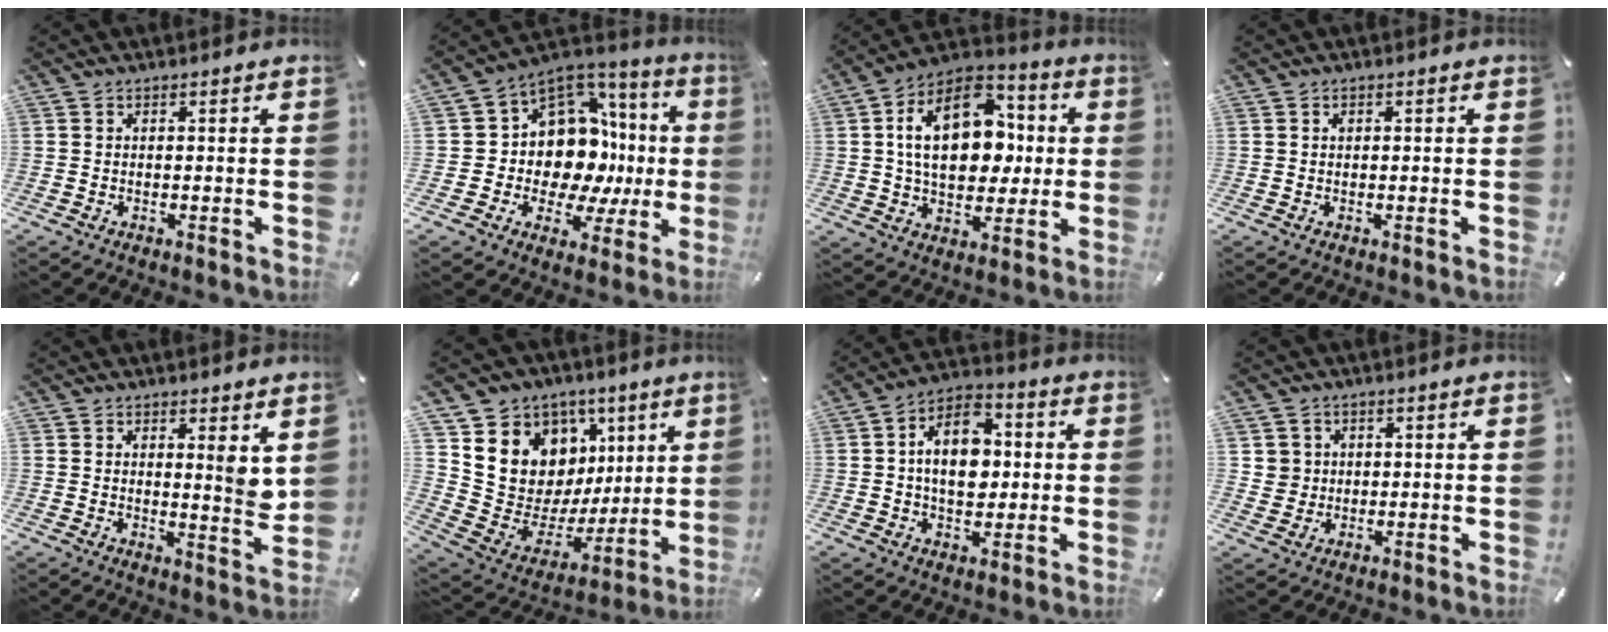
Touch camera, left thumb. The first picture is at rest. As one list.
[{"total": 12.3, "force": [0.4, 10.6, 6.4], "torque": [-0.097, -0.055, 0.011]}, {"total": 19.9, "force": [3.5, 14.0, 13.7], "torque": [-0.234, -0.002, 0.060]}, {"total": 1.1, "force": [0.2, 0.9, 0.4], "torque": [-0.001, 0.001, 0.002]}, {"total": 5.3, "force": [3.4, 2.0, 3.6], "torque": [-0.038, -0.035, 0.055]}, {"total": 13.6, "force": [5.3, 11.9, 3.8], "torque": [-0.051, -0.066, 0.117]}, {"total": 12.5, "force": [1.0, 8.6, 9.0], "torque": [-0.159, 0.007, 0.015]}, {"total": 4.6, "force": [1.5, 4.3, -0.2], "torque": [-0.003, 0.002, 0.027]}]